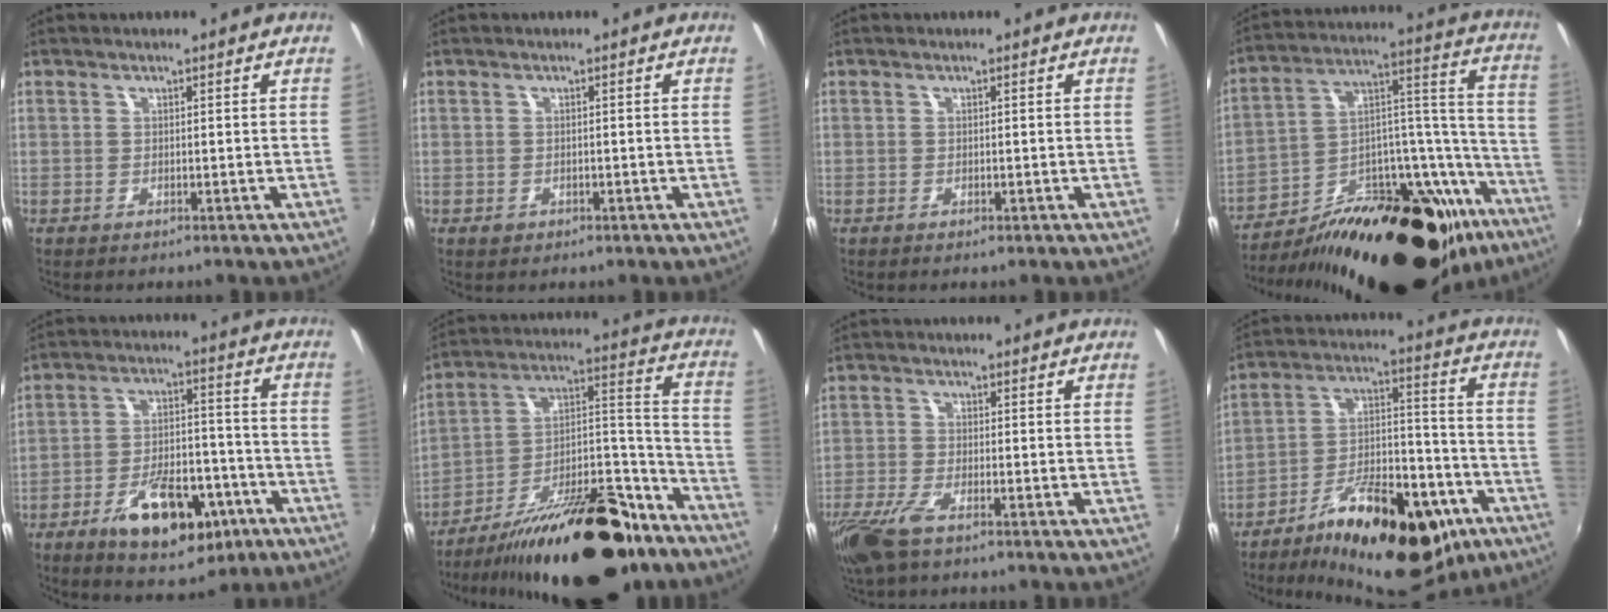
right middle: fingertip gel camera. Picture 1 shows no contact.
{"total": 1.0, "force": [-0.4, 0.8, 0.3], "torque": [-0.006, -0.002, -0.004]}
{"total": 0.0}
{"total": 36.6, "force": [-22.7, 16.2, 23.7], "torque": [-0.334, 0.044, -0.317]}
{"total": 14.9, "force": [-7.9, 6.8, 10.6], "torque": [-0.186, 0.009, -0.111]}
{"total": 27.1, "force": [-18.7, 9.7, 17.1], "torque": [-0.262, 0.013, -0.275]}
{"total": 8.1, "force": [-5.3, 2.4, 5.6], "torque": [-0.142, -0.026, -0.107]}
{"total": 23.3, "force": [-13.8, 10.2, 15.7], "torque": [-0.239, 0.008, -0.196]}